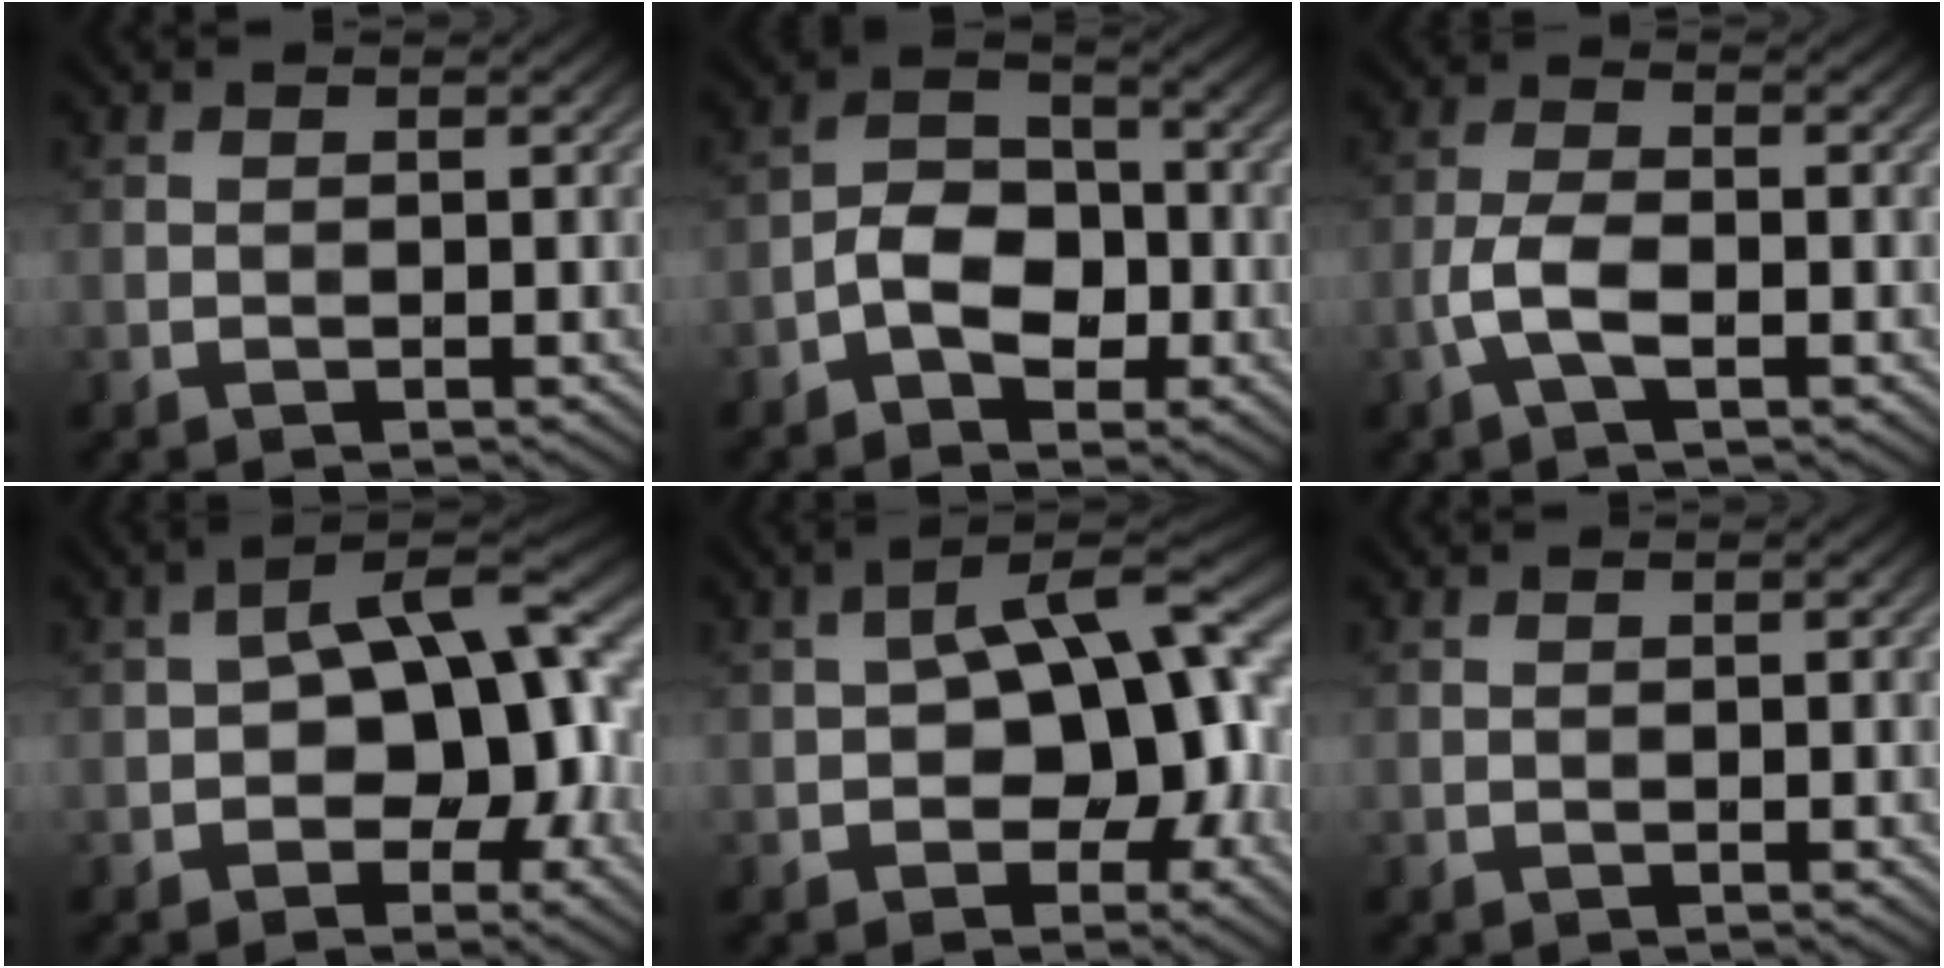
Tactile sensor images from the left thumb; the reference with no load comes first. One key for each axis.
{"total": 6.1, "fx": -2.7, "fy": 3.7, "fz": 3.9, "tx": -0.064, "ty": 0.011, "tz": -0.059}
{"total": 4.4, "fx": -1.8, "fy": 1.7, "fz": 3.6, "tx": -0.084, "ty": 0.002, "tz": -0.043}
{"total": 12.7, "fx": -1.9, "fy": 7.3, "fz": 10.2, "tx": -0.129, "ty": 0.010, "tz": -0.039}
{"total": 13.8, "fx": -1.4, "fy": 7.7, "fz": 11.3, "tx": -0.141, "ty": 0.007, "tz": -0.025}
{"total": 0.0}